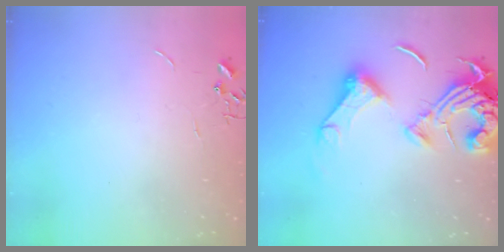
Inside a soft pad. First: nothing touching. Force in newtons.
{"total": 18.2, "press": 18.1, "slide": 2.0}